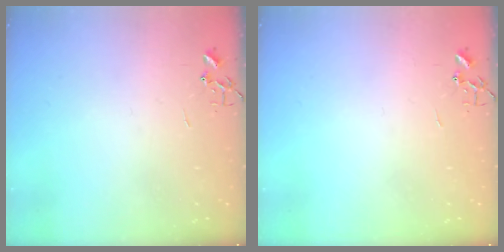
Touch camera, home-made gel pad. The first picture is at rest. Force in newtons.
{"total": 0.0}